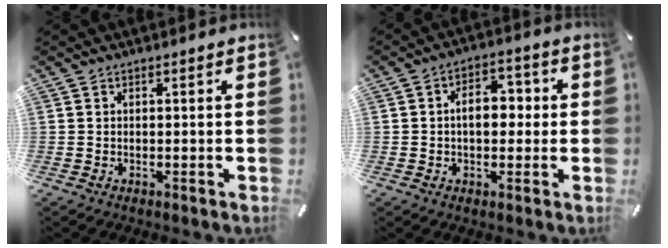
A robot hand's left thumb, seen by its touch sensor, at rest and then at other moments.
{"total": 7.6, "force": [-0.2, 5.0, 5.7], "torque": [-0.075, 0.004, -0.009]}